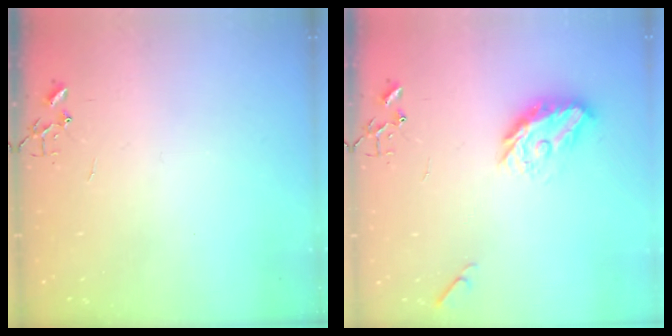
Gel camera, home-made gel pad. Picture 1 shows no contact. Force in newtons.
{"total": 11.3, "press": 11.3, "slide": 0.6}